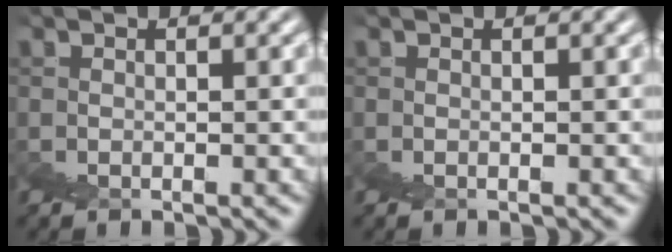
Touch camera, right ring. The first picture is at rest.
{"total": 0.0}